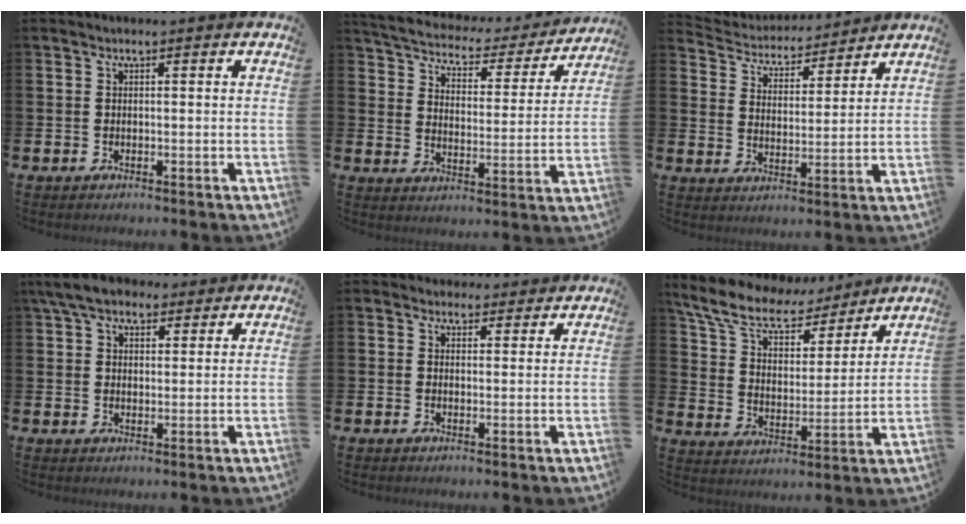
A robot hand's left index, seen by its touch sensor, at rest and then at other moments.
{"total": 4.8, "force": [4.4, 1.4, 1.0], "torque": [-0.051, -0.034, 0.070]}
{"total": 4.4, "force": [4.2, 1.2, -0.1], "torque": [-0.030, -0.034, 0.071]}
{"total": 6.6, "force": [5.6, 2.7, 2.2], "torque": [-0.053, -0.009, 0.102]}
{"total": 2.8, "force": [2.6, 1.2, -0.1], "torque": [0.003, -0.007, 0.046]}
{"total": 9.5, "force": [8.1, 3.6, 3.4], "torque": [-0.102, -0.049, 0.142]}